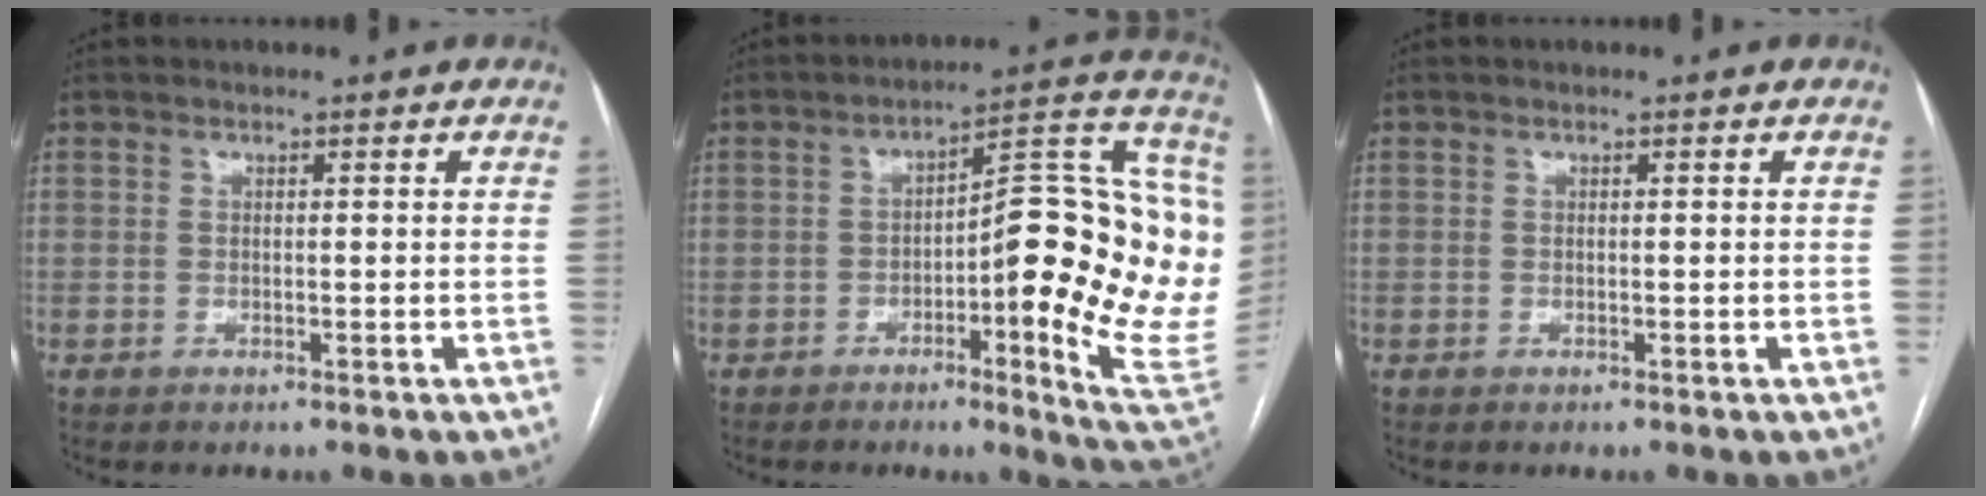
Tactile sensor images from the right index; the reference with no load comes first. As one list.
[{"total": 22.2, "force": [-1.4, 4.1, 21.8], "torque": [-0.191, 0.040, -0.012]}, {"total": 0.0}]